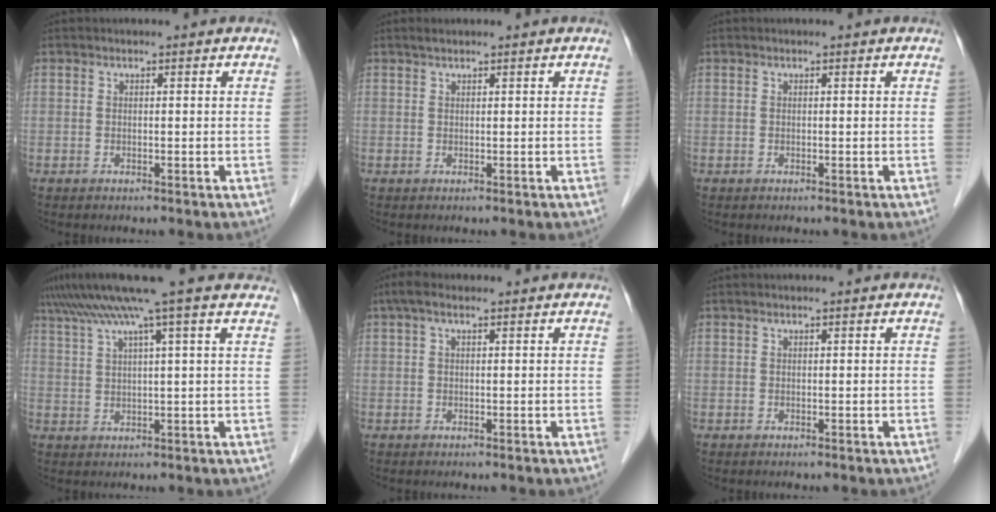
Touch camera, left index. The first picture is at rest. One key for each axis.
{"total": 0.7, "fx": 0.6, "fy": 0.1, "fz": 0.3, "tx": -0.011, "ty": 0.008, "tz": 0.012}
{"total": 0.0}
{"total": 11.7, "fx": 8.8, "fy": -1.0, "fz": 7.8, "tx": -0.137, "ty": 0.042, "tz": 0.120}
{"total": 2.7, "fx": 1.4, "fy": 0.8, "fz": 2.1, "tx": -0.047, "ty": 0.028, "tz": 0.023}
{"total": 0.0}